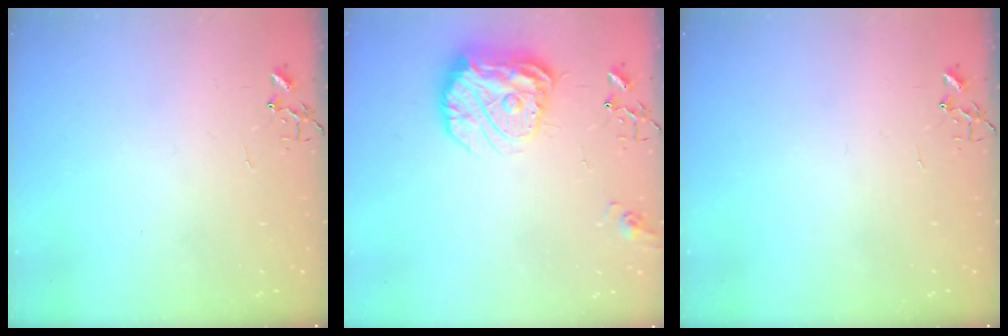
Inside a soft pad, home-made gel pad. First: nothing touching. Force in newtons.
{"total": 16.7, "press": 16.6, "slide": 1.2}
{"total": 0.0}